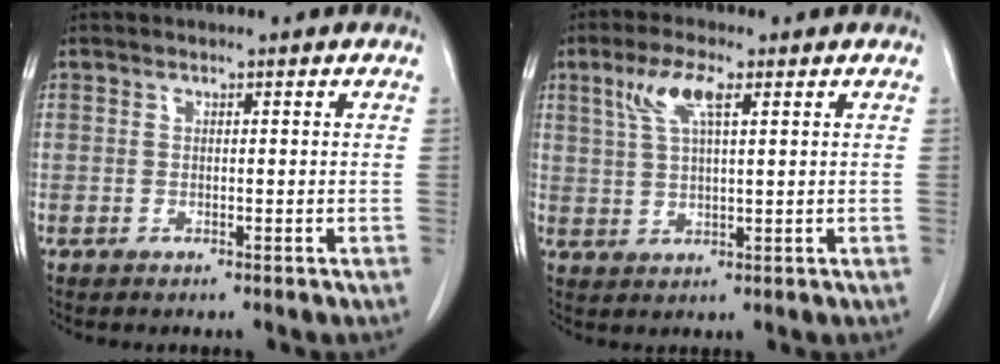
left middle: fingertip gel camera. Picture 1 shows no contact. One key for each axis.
{"total": 5.8, "fx": 2.7, "fy": 1.1, "fz": 5.0, "tx": -0.108, "ty": 0.011, "tz": 0.055}